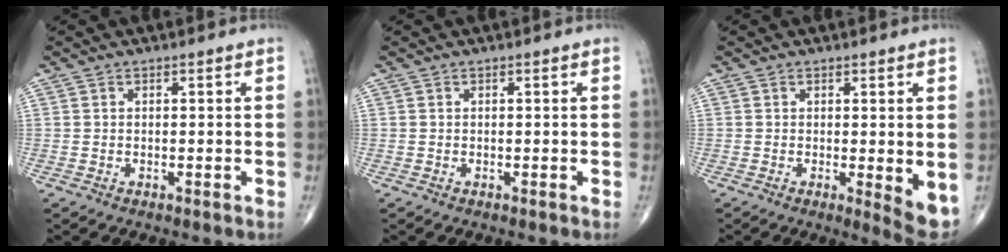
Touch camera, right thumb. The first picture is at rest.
{"total": 0.0}
{"total": 5.1, "force": [-0.2, 1.4, 4.9], "torque": [-0.065, -0.015, -0.002]}